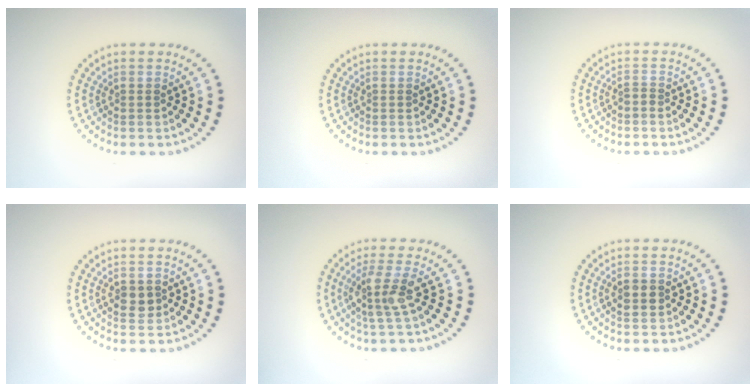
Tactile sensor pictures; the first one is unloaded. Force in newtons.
{"total": 0.0}
{"total": 0.5, "press": 0.3, "slide": 0.4}
{"total": 1.9, "press": 1.8, "slide": 0.2}
{"total": 3.1, "press": 2.7, "slide": 1.5}
{"total": 1.4, "press": 1.4, "slide": 0.1}